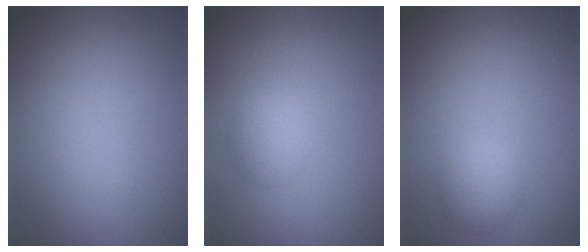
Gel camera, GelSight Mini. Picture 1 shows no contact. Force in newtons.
{"total": 2.3, "press": 2.3, "slide": 0.1}
{"total": 2.2, "press": 2.2, "slide": 0.1}